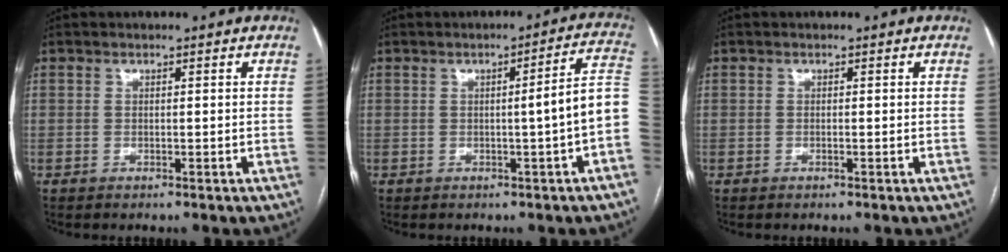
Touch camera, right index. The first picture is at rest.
{"total": 7.1, "force": [-1.4, -0.7, 7.0], "torque": [-0.079, 0.015, -0.022]}
{"total": 0.0}